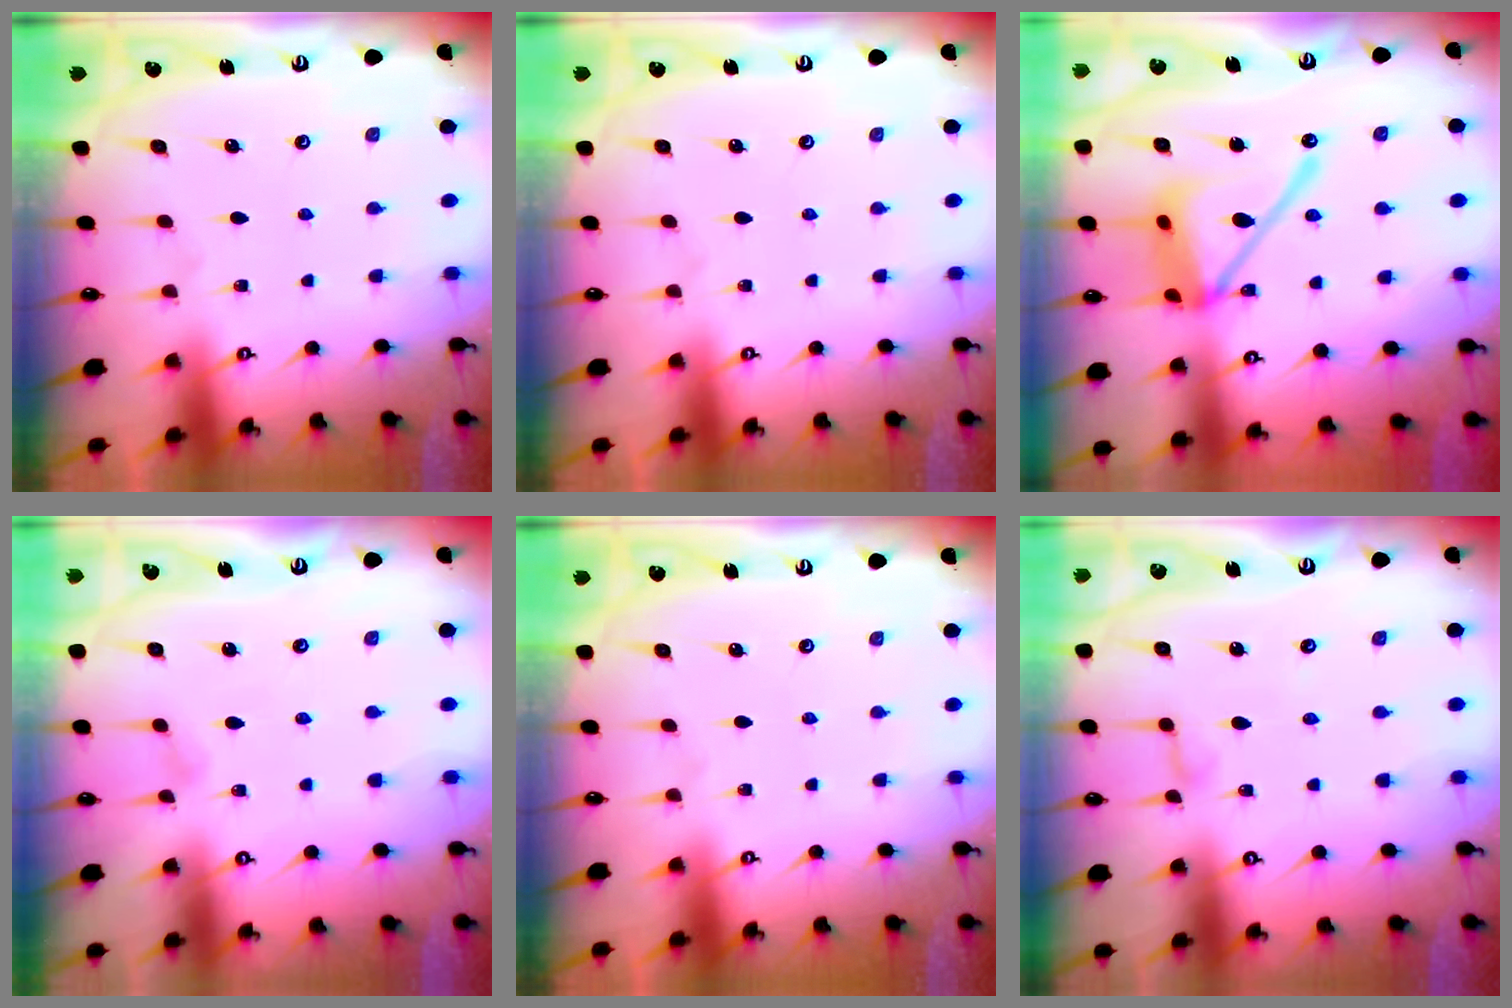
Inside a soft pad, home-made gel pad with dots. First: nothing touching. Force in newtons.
{"total": 0.0}
{"total": 16.4, "press": 16.3, "slide": 1.8}
{"total": 2.4, "press": 2.4, "slide": 0.3}
{"total": 0.0}
{"total": 4.4, "press": 4.4, "slide": 0.5}